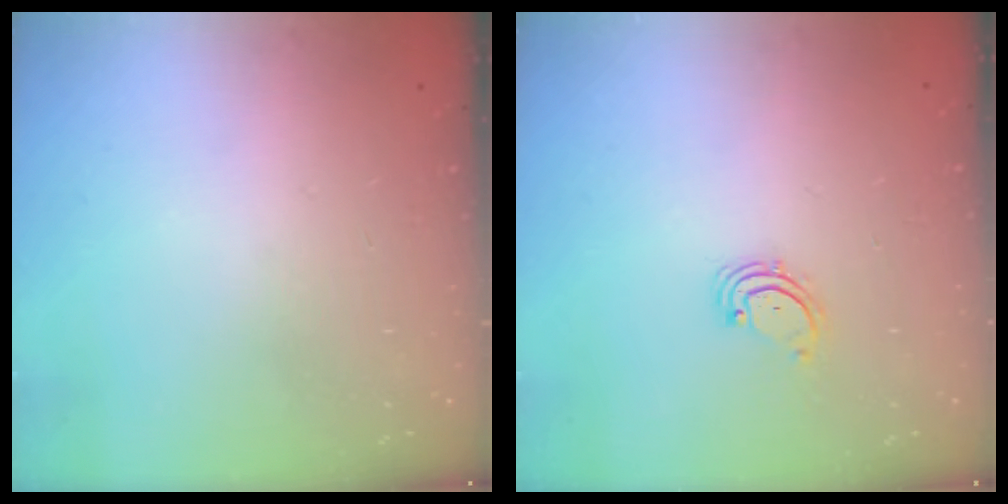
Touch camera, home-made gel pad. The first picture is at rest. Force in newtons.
{"total": 2.1, "press": 2.1, "slide": 0.3}